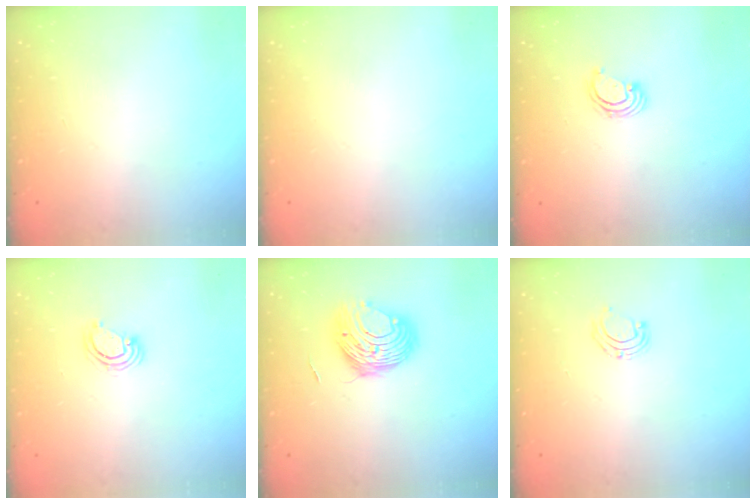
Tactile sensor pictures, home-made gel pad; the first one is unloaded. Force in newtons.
{"total": 0.0}
{"total": 3.1, "press": 3.1, "slide": 0.1}
{"total": 4.0, "press": 4.0, "slide": 0.3}
{"total": 9.3, "press": 9.3, "slide": 0.6}
{"total": 4.1, "press": 4.1, "slide": 0.4}